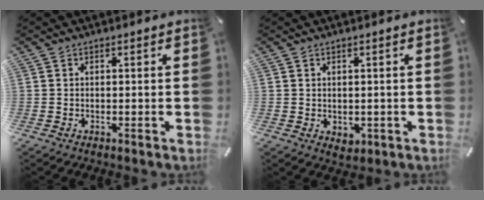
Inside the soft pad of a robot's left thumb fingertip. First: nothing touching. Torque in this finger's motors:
{"motor_torque": [0.55, 0.55, -0.15, -0.14, -0.05]}